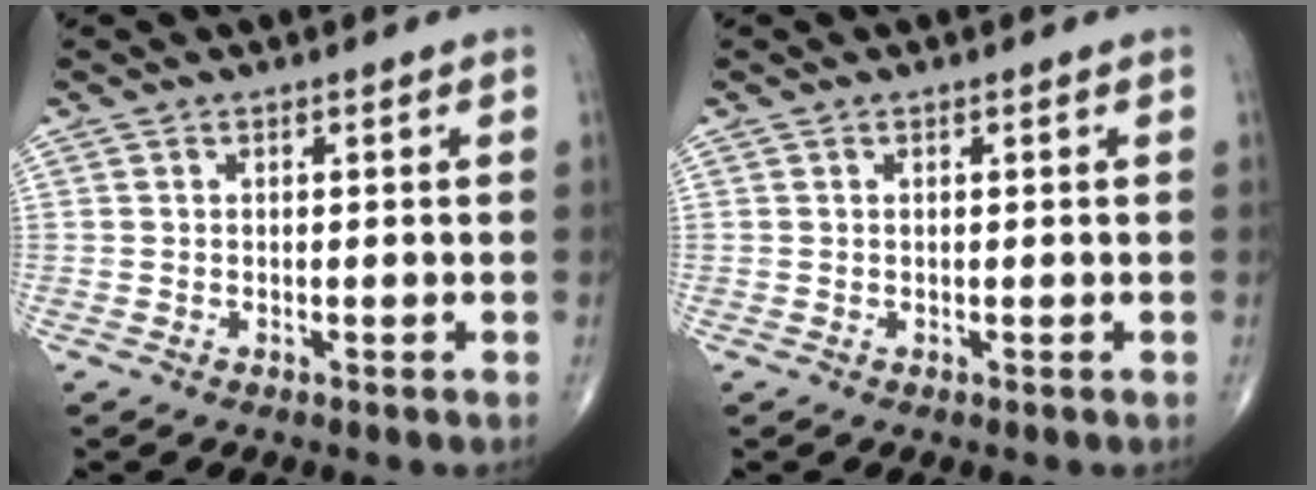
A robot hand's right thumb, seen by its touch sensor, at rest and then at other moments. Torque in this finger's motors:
{"motor_torque": [0.09, -0.13, -0.10, 0.03, 0.02]}